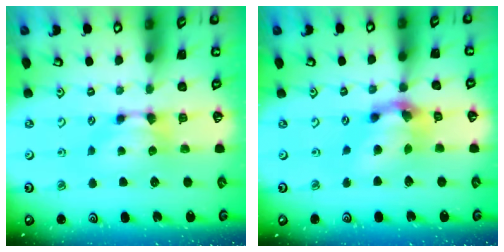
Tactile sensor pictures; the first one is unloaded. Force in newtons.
{"total": 7.4, "press": 7.1, "slide": 2.3}